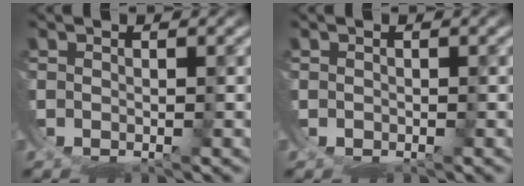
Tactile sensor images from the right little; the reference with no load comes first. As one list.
[{"total": 0.7, "force": [0.3, -0.2, -0.6], "torque": [0.008, 0.000, 0.004]}]